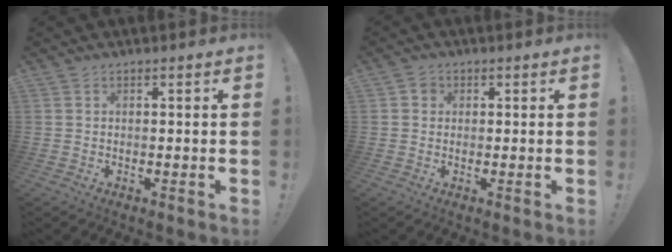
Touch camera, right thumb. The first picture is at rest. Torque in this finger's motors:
{"motor_torque": [0.27, 0.13, 0.31, -0.19, -0.01]}